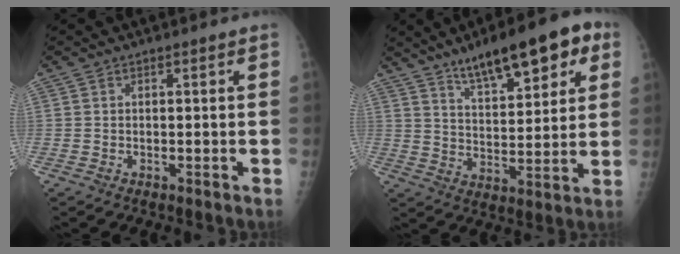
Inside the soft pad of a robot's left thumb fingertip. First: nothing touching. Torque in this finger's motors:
{"motor_torque": [0.52, 0.48, 0.38, -0.23, 0.08]}